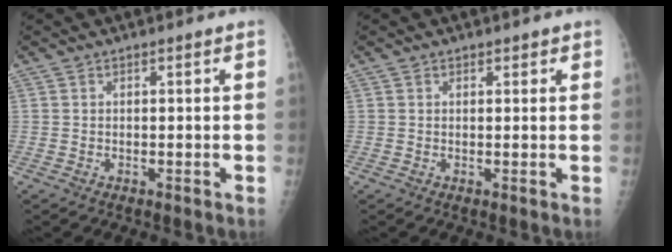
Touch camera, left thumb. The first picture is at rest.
{"total": 1.1, "force": [0.8, 0.7, 0.3], "torque": [0.009, -0.004, 0.006]}